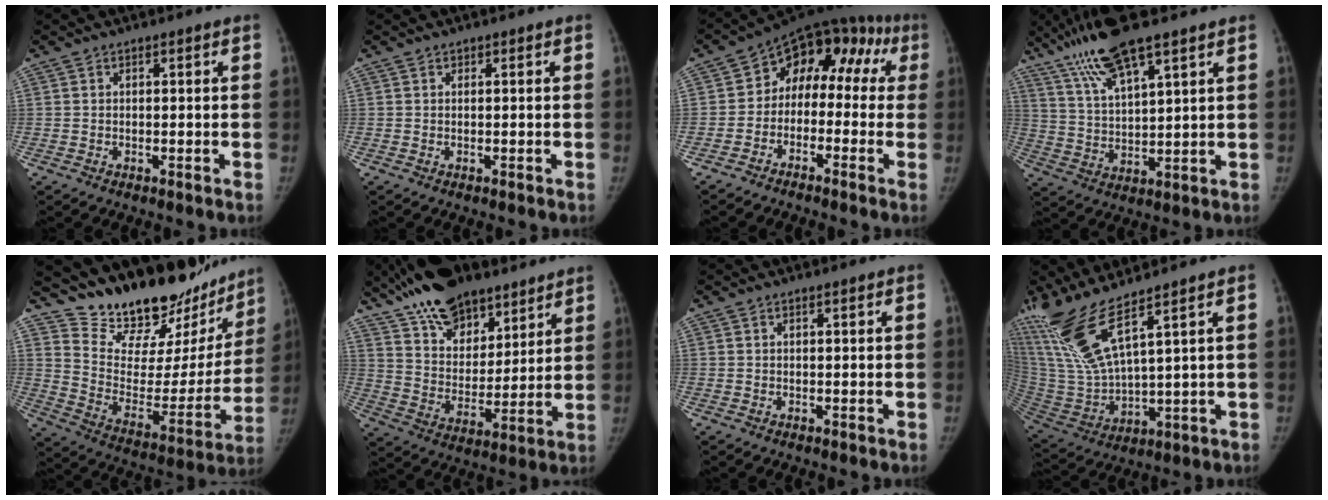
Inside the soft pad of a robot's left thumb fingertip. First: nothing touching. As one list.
[{"total": 0.0}, {"total": 14.6, "force": [0.3, 10.6, 10.1], "torque": [-0.070, 0.073, -0.012]}, {"total": 12.7, "force": [8.8, 1.9, 8.9], "torque": [-0.181, -0.025, 0.178]}, {"total": 27.1, "force": [23.0, 10.1, 10.2], "torque": [-0.115, -0.142, 0.340]}, {"total": 19.8, "force": [14.8, 9.6, 9.0], "torque": [-0.126, -0.051, 0.256]}, {"total": 0.0}, {"total": 15.0, "force": [10.4, 1.2, 10.8], "torque": [-0.244, -0.059, 0.225]}]